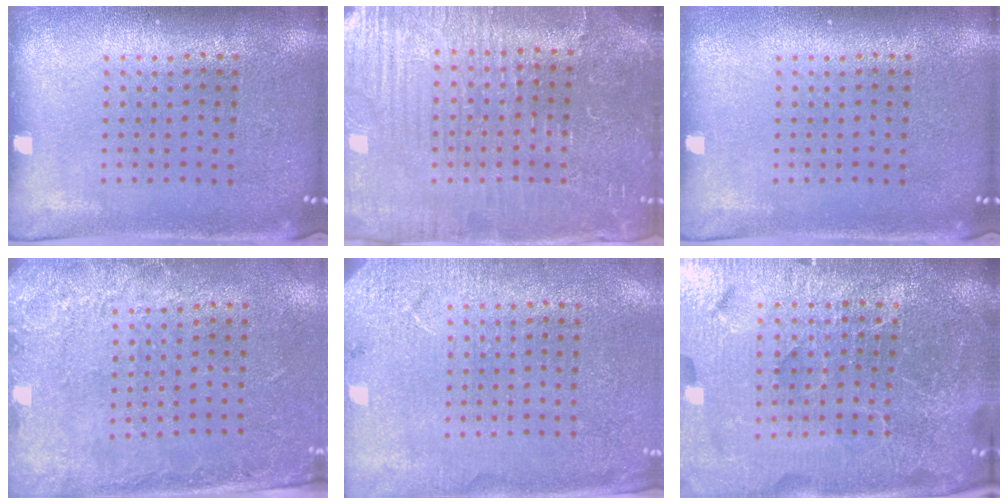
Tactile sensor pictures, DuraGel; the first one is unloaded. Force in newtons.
{"total": 4.4, "press": 4.2, "slide": 1.2}
{"total": 0.0}
{"total": 2.7, "press": 1.9, "slide": 1.9}
{"total": 2.6, "press": 2.5, "slide": 0.5}
{"total": 6.5, "press": 5.8, "slide": 3.0}